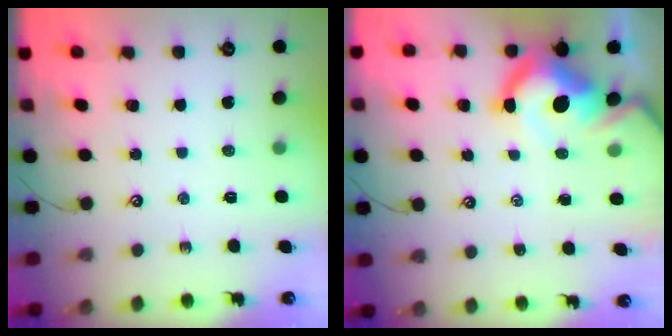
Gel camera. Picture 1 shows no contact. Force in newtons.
{"total": 13.7, "press": 13.6, "slide": 1.9}